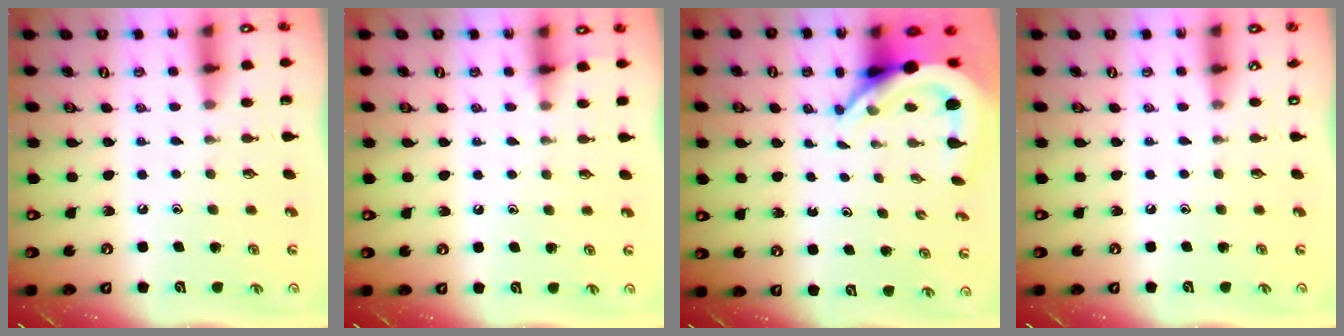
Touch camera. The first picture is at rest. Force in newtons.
{"total": 3.6, "press": 3.5, "slide": 0.4}
{"total": 7.1, "press": 7.0, "slide": 1.1}
{"total": 0.0}